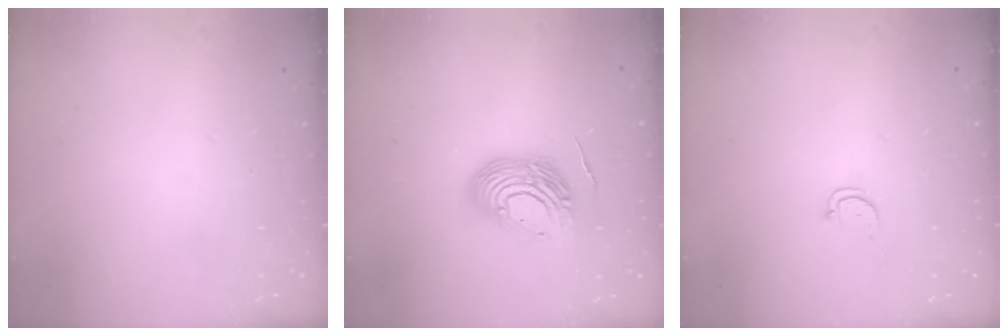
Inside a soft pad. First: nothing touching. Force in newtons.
{"total": 15.1, "press": 15.0, "slide": 2.0}
{"total": 2.2, "press": 2.2, "slide": 0.2}